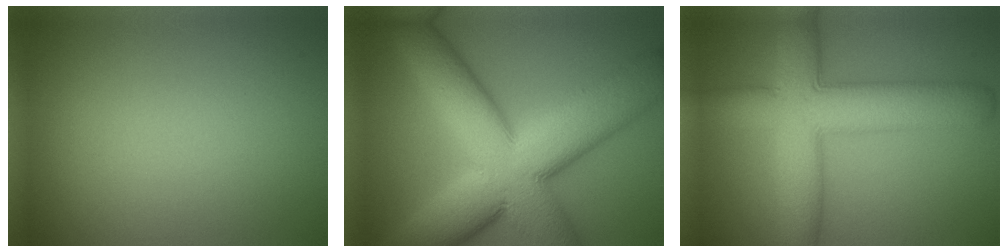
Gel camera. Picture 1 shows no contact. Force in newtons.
{"total": 16.2, "press": 16.2, "slide": 0.8}
{"total": 9.6, "press": 9.6, "slide": 0.2}